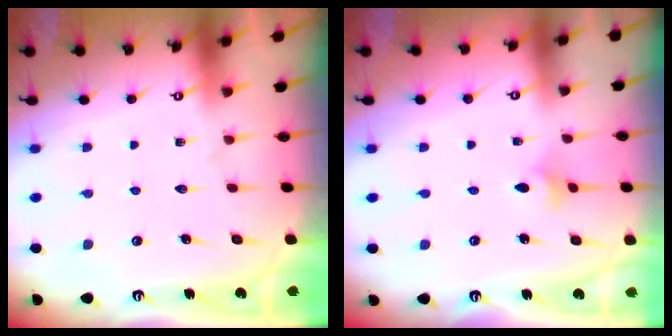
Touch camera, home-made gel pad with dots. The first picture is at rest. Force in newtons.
{"total": 3.2, "press": 3.1, "slide": 0.6}